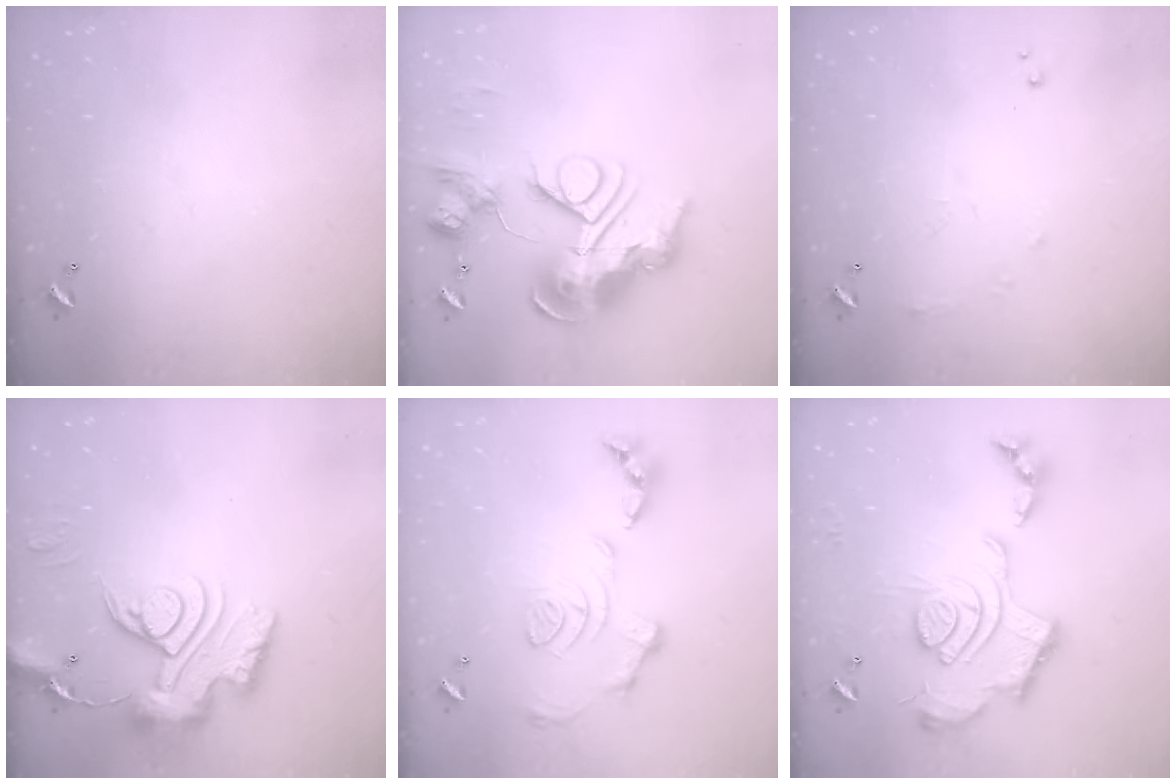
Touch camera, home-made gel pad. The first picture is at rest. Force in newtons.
{"total": 0.7, "press": 0.7, "slide": 0.0}
{"total": 5.4, "press": 5.3, "slide": 0.6}
{"total": 15.5, "press": 15.4, "slide": 1.7}
{"total": 1.5, "press": 0.8, "slide": 1.3}
{"total": 2.4, "press": 1.9, "slide": 1.5}